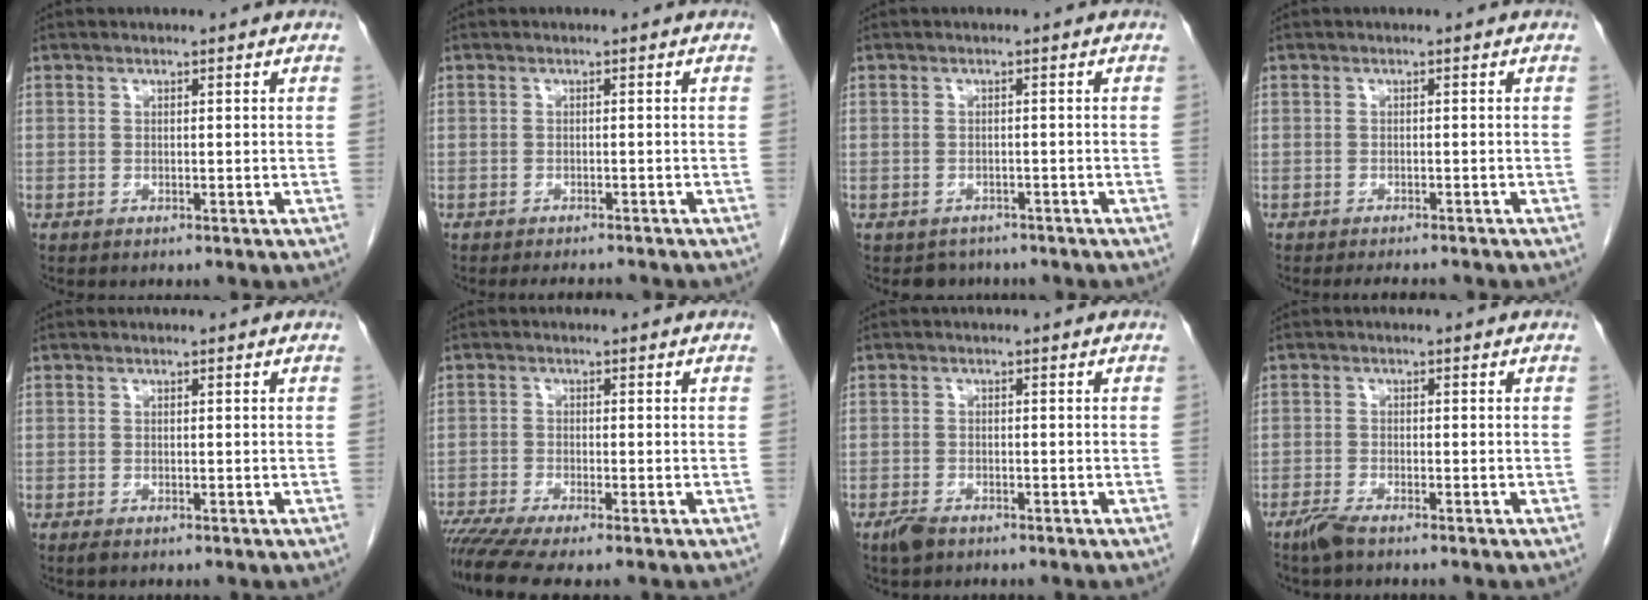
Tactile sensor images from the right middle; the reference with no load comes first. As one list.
[{"total": 3.4, "force": [-3.2, 0.5, 1.0], "torque": [-0.011, -0.007, -0.043]}, {"total": 2.6, "force": [-2.2, 1.4, -0.2], "torque": [-0.007, 0.001, -0.032]}, {"total": 3.4, "force": [-3.1, 0.6, 1.2], "torque": [-0.015, -0.007, -0.041]}, {"total": 0.6, "force": [-0.4, 0.2, 0.4], "torque": [-0.008, -0.002, -0.005]}, {"total": 7.5, "force": [-6.0, 0.0, 4.5], "torque": [-0.080, -0.017, -0.105]}, {"total": 2.3, "force": [-1.7, 0.9, 1.2], "torque": [-0.029, -0.002, -0.027]}, {"total": 2.5, "force": [-2.0, 0.3, 1.5], "torque": [-0.038, -0.005, -0.040]}]